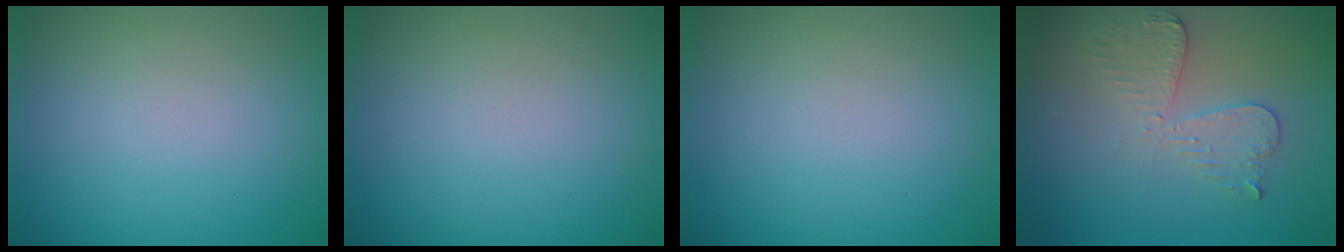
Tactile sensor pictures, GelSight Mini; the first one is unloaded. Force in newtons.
{"total": 0.0}
{"total": 0.0}
{"total": 3.0, "press": 2.7, "slide": 1.2}